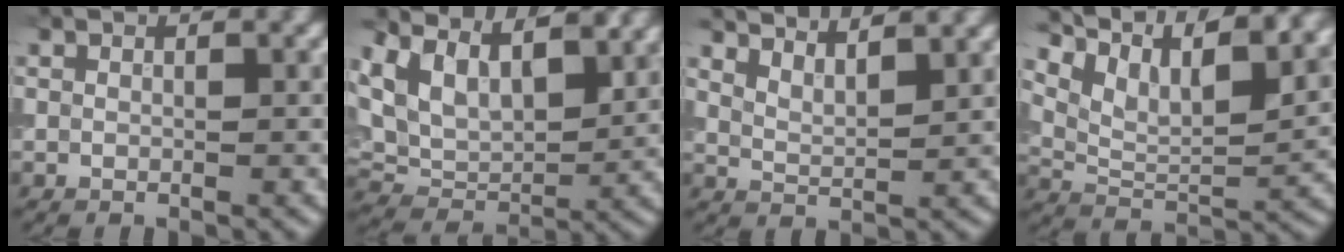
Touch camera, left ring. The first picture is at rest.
{"total": 9.5, "force": [4.7, 5.2, 6.4], "torque": [-0.138, 0.015, 0.079]}
{"total": 5.8, "force": [4.9, 1.6, 2.6], "torque": [-0.045, 0.026, 0.062]}
{"total": 11.0, "force": [7.5, 3.9, 7.0], "torque": [-0.135, 0.012, 0.126]}